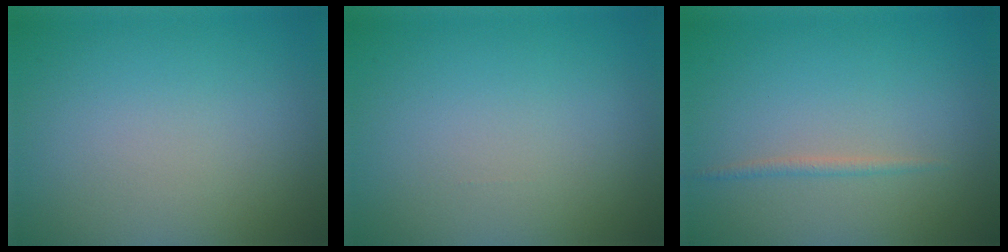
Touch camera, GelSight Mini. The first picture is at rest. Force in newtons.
{"total": 0.0}
{"total": 0.8, "press": 0.8, "slide": 0.0}